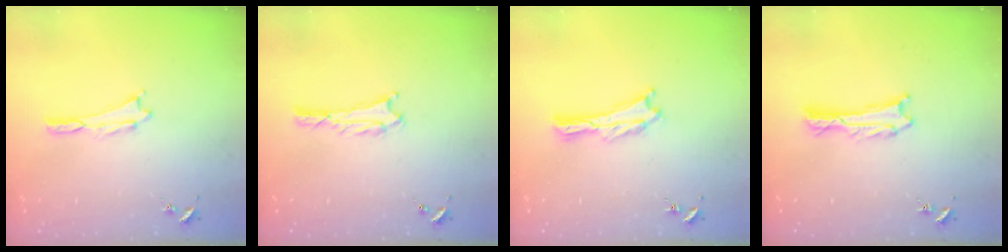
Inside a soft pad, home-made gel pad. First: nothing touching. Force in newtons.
{"total": 0.7, "press": 0.7, "slide": 0.1}
{"total": 0.9, "press": 0.9, "slide": 0.2}
{"total": 0.9, "press": 0.9, "slide": 0.1}